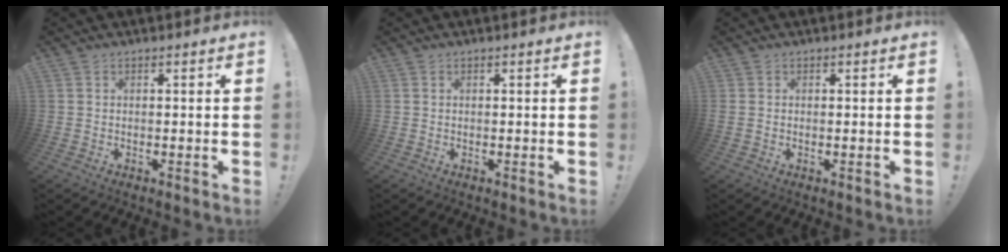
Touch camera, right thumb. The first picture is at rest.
{"total": 0.0}
{"total": 0.7, "force": [0.0, -0.2, 0.6], "torque": [-0.018, 0.001, 0.001]}